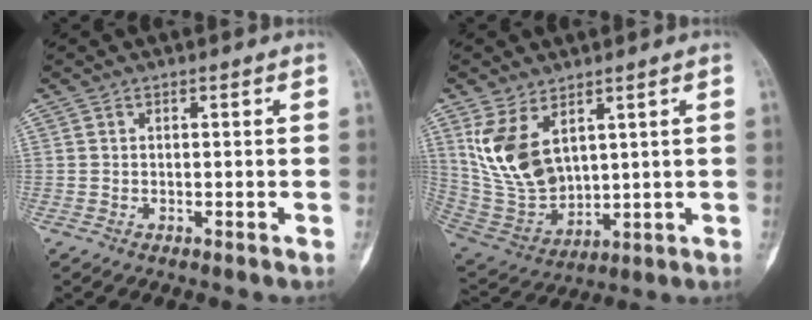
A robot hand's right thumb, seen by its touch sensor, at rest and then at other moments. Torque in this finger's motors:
{"motor_torque": [-0.14, 0.70, 1.33, 0.38, 0.12]}